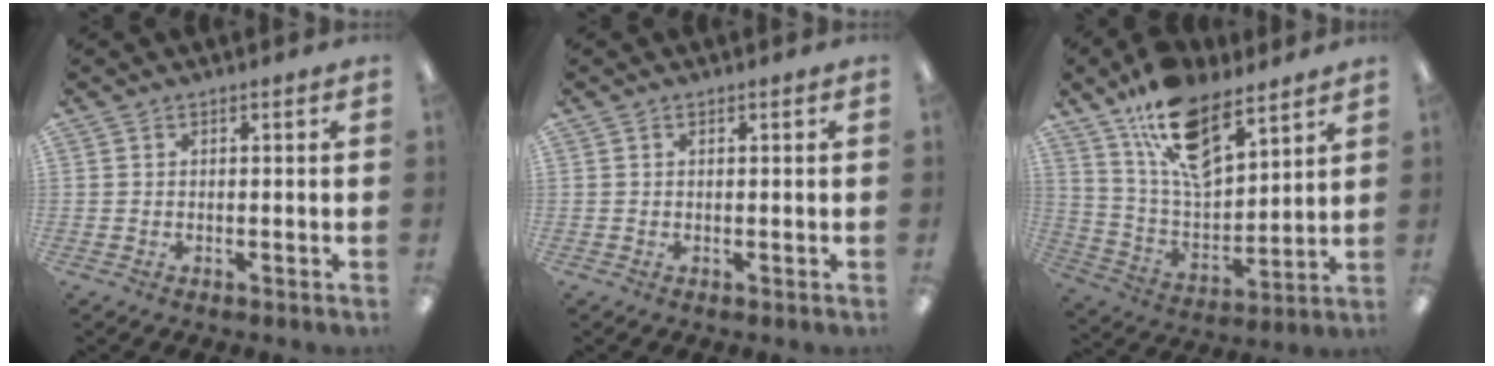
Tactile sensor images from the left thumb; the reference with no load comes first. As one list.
[{"total": 0.6, "force": [0.2, 0.2, 0.5], "torque": [-0.010, 0.001, 0.005]}, {"total": 17.1, "force": [11.4, 7.9, 10.0], "torque": [-0.181, -0.054, 0.207]}]